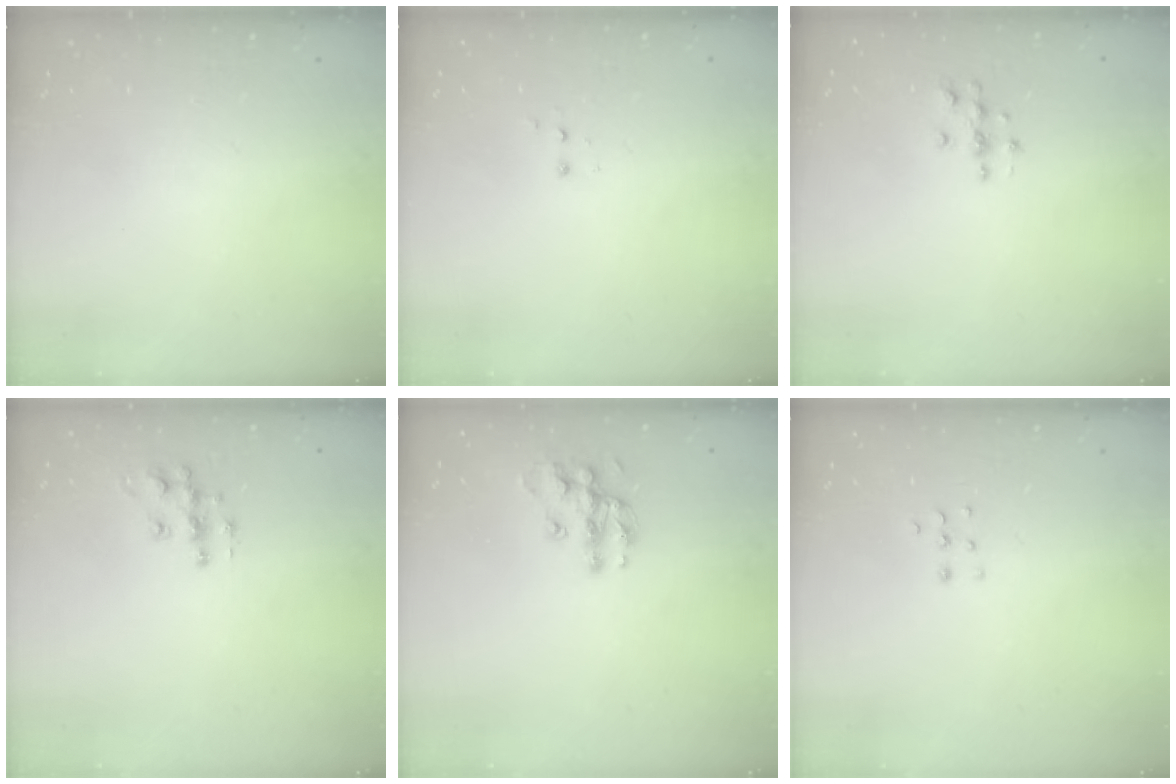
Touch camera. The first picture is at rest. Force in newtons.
{"total": 2.8, "press": 2.8, "slide": 0.5}
{"total": 3.6, "press": 3.6, "slide": 0.5}
{"total": 8.7, "press": 8.7, "slide": 0.5}
{"total": 11.3, "press": 11.3, "slide": 0.7}
{"total": 4.1, "press": 4.1, "slide": 0.5}